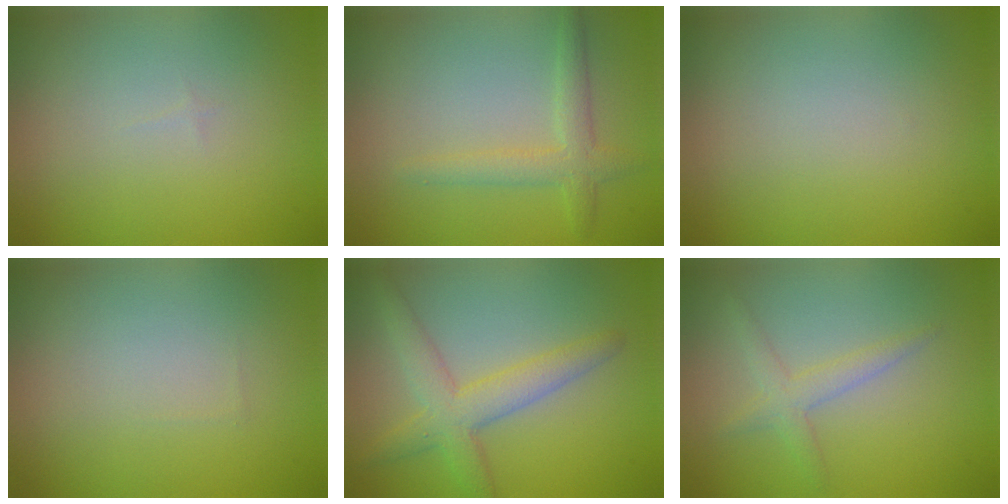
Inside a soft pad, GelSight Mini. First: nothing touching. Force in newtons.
{"total": 2.4, "press": 2.4, "slide": 0.1}
{"total": 0.0}
{"total": 0.0}
{"total": 4.2, "press": 4.1, "slide": 0.3}
{"total": 2.0, "press": 1.9, "slide": 0.2}